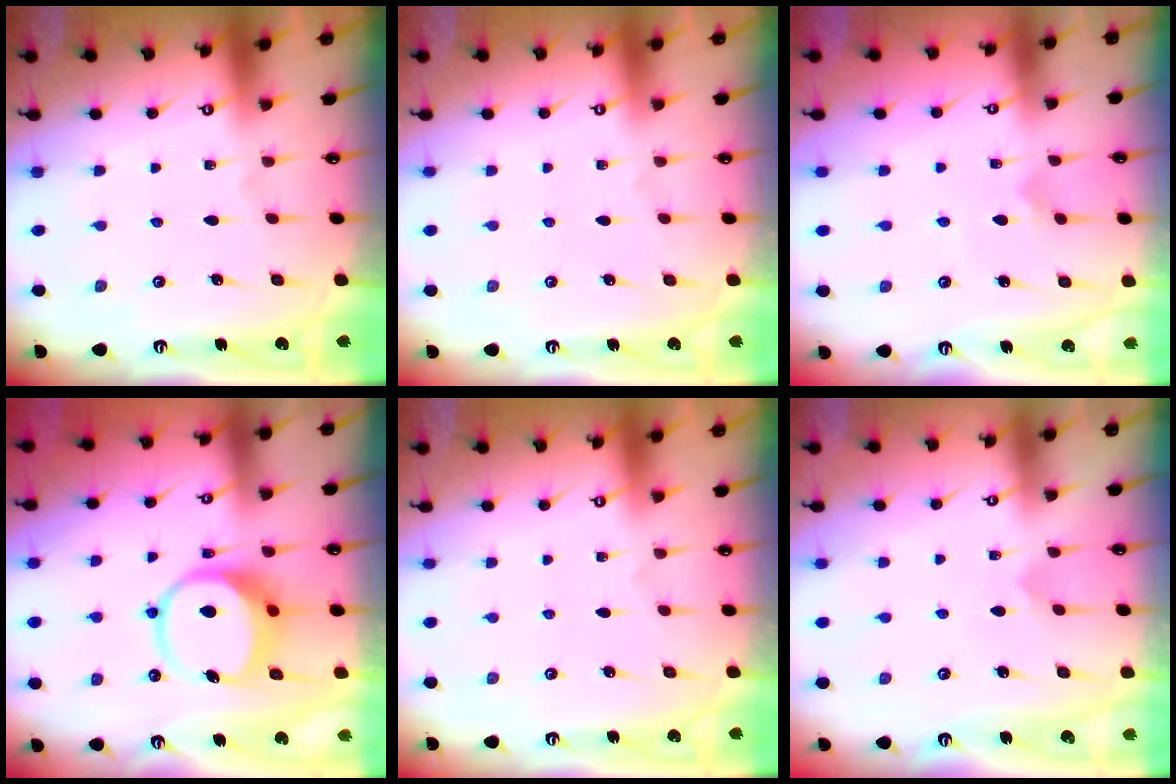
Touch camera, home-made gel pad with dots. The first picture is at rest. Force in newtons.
{"total": 0.0}
{"total": 4.4, "press": 4.3, "slide": 0.4}
{"total": 8.9, "press": 8.7, "slide": 1.4}
{"total": 0.0}
{"total": 2.3, "press": 2.3, "slide": 0.2}